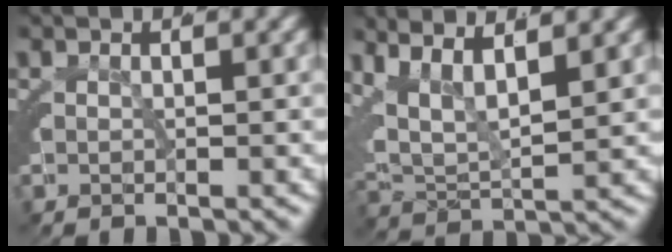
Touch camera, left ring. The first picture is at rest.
{"total": 9.1, "force": [2.7, 6.7, 5.5], "torque": [-0.139, -0.016, 0.043]}